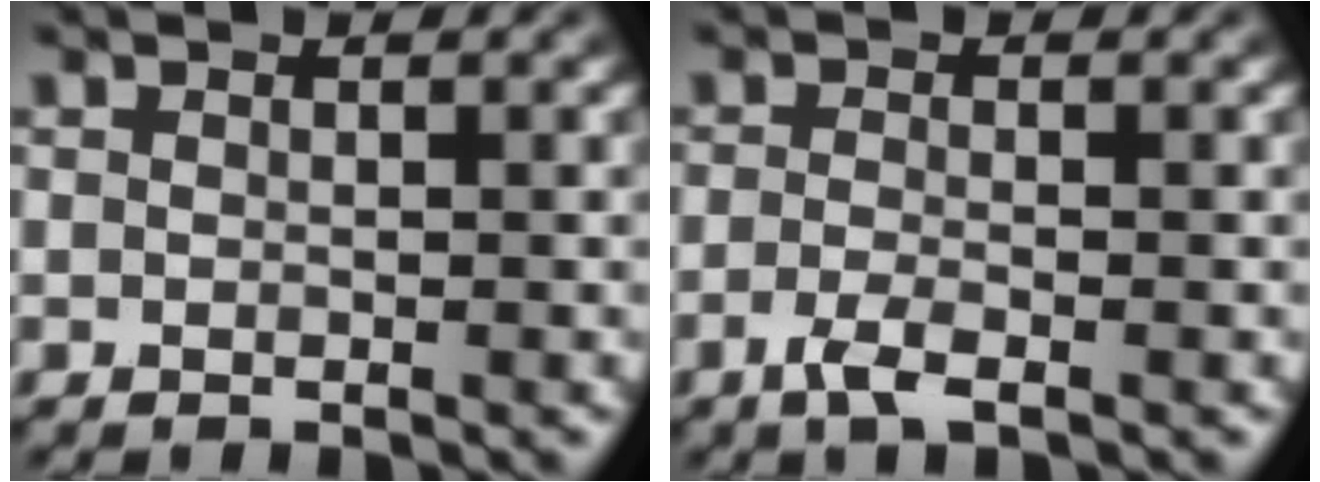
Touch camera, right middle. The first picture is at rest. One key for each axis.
{"total": 2.1, "fx": -1.1, "fy": 0.5, "fz": 1.7, "tx": -0.038, "ty": -0.002, "tz": -0.027}